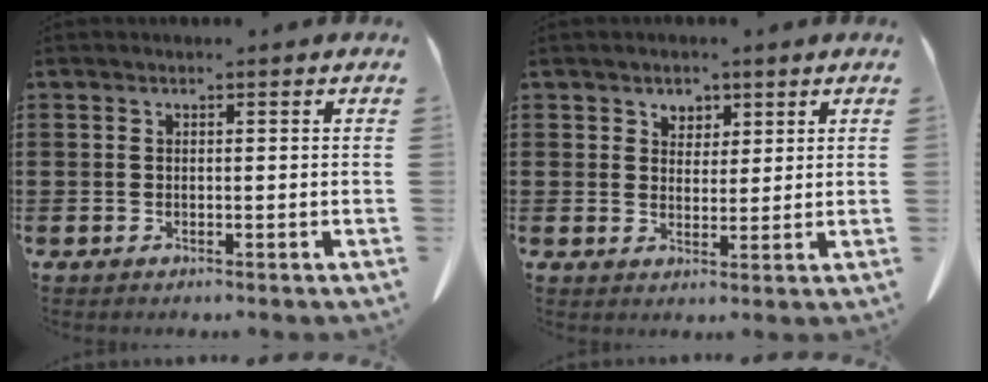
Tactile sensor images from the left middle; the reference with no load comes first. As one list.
[{"total": 3.0, "force": [2.2, 1.9, 0.3], "torque": [-0.007, 0.002, 0.042]}]